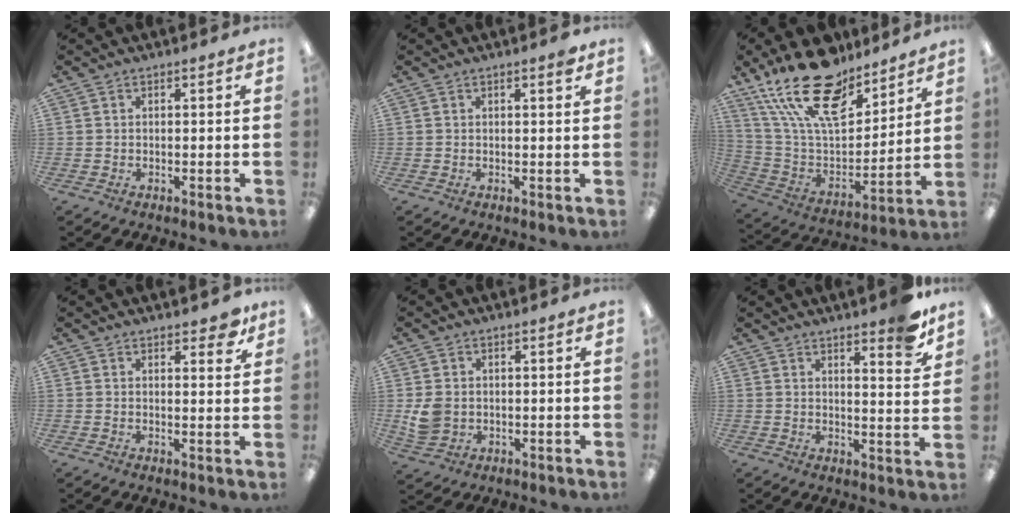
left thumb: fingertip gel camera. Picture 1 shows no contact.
{"total": 1.5, "force": [1.0, 0.2, 1.1], "torque": [-0.008, -0.004, 0.014]}
{"total": 23.7, "force": [16.5, 10.7, 13.2], "torque": [-0.255, -0.102, 0.295]}
{"total": 4.0, "force": [3.1, 1.6, 1.9], "torque": [-0.011, -0.014, 0.051]}
{"total": 5.0, "force": [0.3, 4.2, 2.7], "torque": [-0.049, 0.004, 0.008]}
{"total": 7.8, "force": [6.1, 1.7, 4.6], "torque": [-0.050, -0.038, 0.099]}